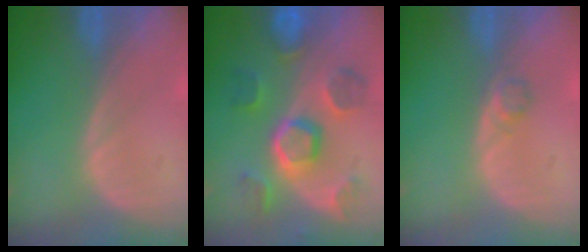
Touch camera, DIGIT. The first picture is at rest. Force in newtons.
{"total": 9.3, "press": 9.1, "slide": 1.9}
{"total": 1.4, "press": 1.4, "slide": 0.1}